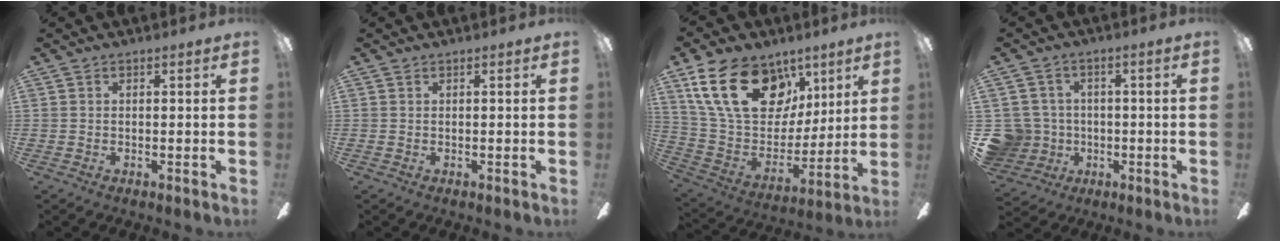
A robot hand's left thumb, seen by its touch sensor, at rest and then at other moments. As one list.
[{"total": 0.0}, {"total": 24.8, "force": [11.9, 16.0, 14.7], "torque": [-0.271, -0.045, 0.214]}, {"total": 8.8, "force": [-1.0, 8.5, 1.9], "torque": [-0.076, 0.013, -0.011]}]